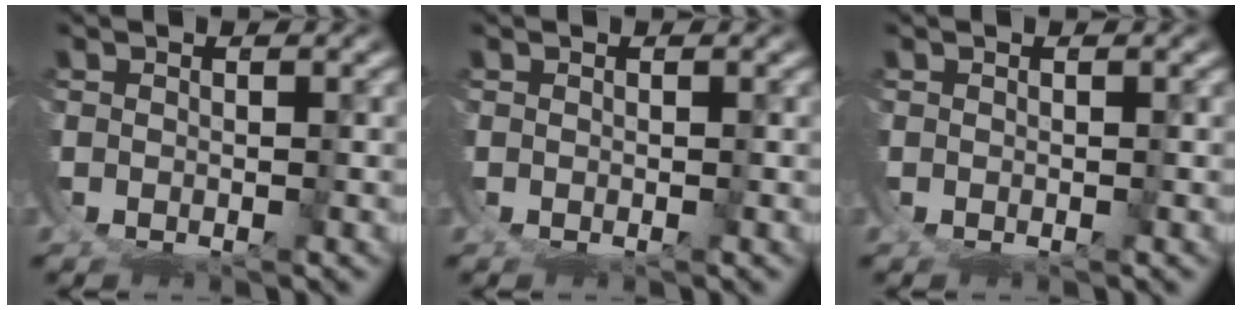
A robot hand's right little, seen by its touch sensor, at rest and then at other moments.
{"total": 0.0}
{"total": 0.0}